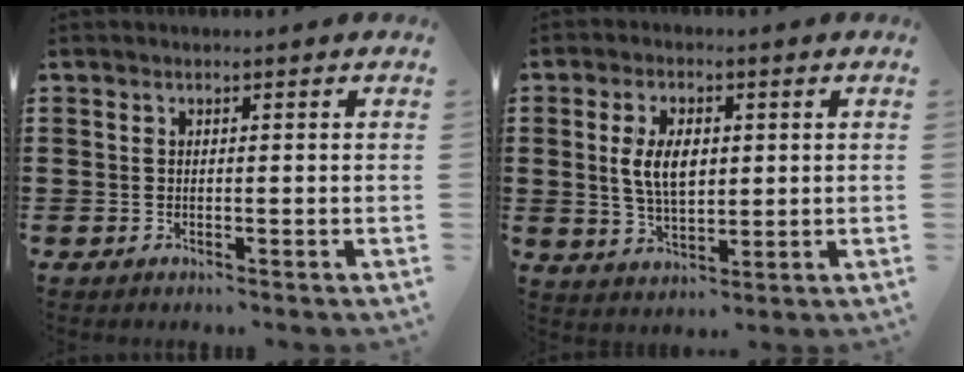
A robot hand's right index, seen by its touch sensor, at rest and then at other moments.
{"total": 6.5, "force": [0.8, 2.8, 5.8], "torque": [-0.122, 0.006, 0.011]}